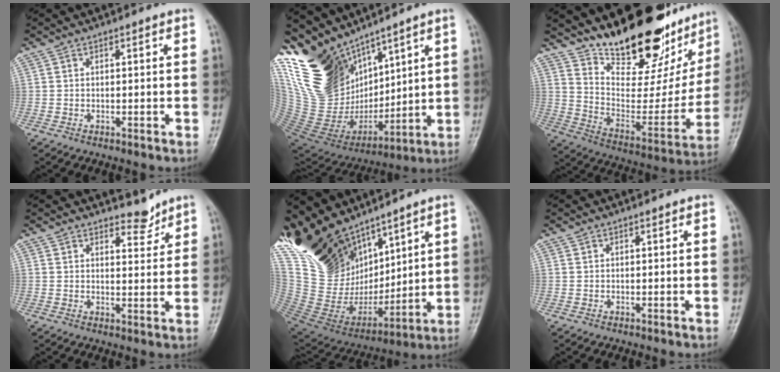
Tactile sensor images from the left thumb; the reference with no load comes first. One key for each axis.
{"total": 21.4, "fx": 14.5, "fy": 11.0, "fz": 11.4, "tx": -0.185, "ty": -0.068, "tz": 0.293}
{"total": 26.4, "fx": 20.3, "fy": 9.6, "fz": 13.8, "tx": -0.171, "ty": -0.108, "tz": 0.309}
{"total": 3.6, "fx": 3.3, "fy": 1.5, "fz": 0.6, "tx": 0.013, "ty": -0.027, "tz": 0.050}
{"total": 28.3, "fx": 19.5, "fy": 14.1, "fz": 14.9, "tx": -0.278, "ty": -0.055, "tz": 0.381}
{"total": 0.0}